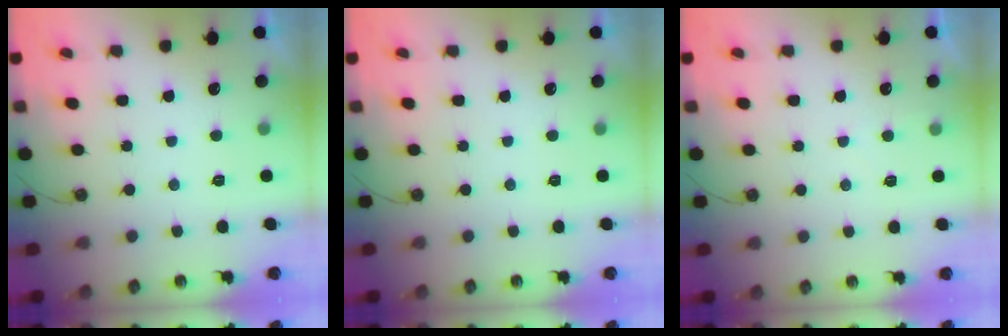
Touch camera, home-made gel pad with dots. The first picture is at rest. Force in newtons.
{"total": 0.0}
{"total": 2.0, "press": 2.0, "slide": 0.3}